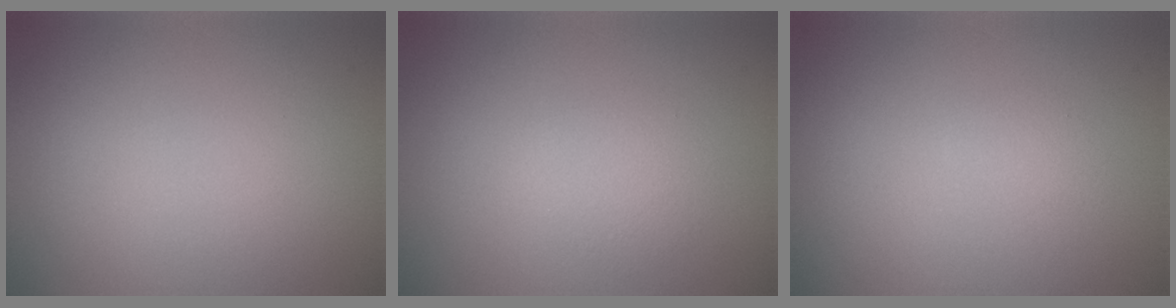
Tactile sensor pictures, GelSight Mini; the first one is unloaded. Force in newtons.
{"total": 1.4, "press": 1.4, "slide": 0.0}
{"total": 0.7, "press": 0.7, "slide": 0.0}